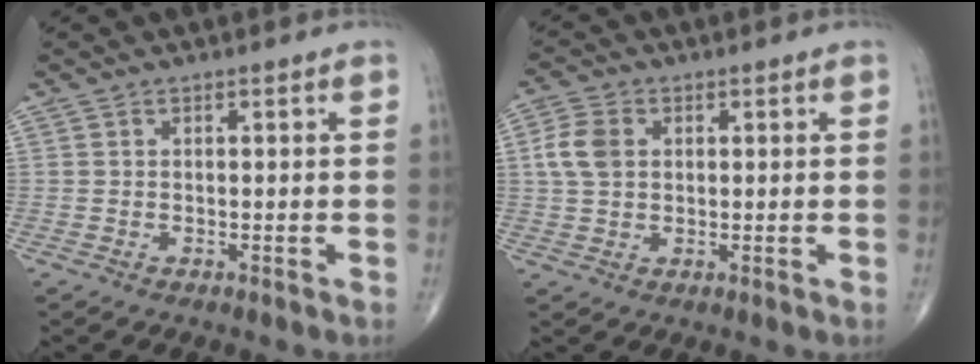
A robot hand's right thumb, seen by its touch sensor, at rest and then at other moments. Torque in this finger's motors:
{"motor_torque": [-0.37, 0.47, 0.31, -0.14, 0.02]}